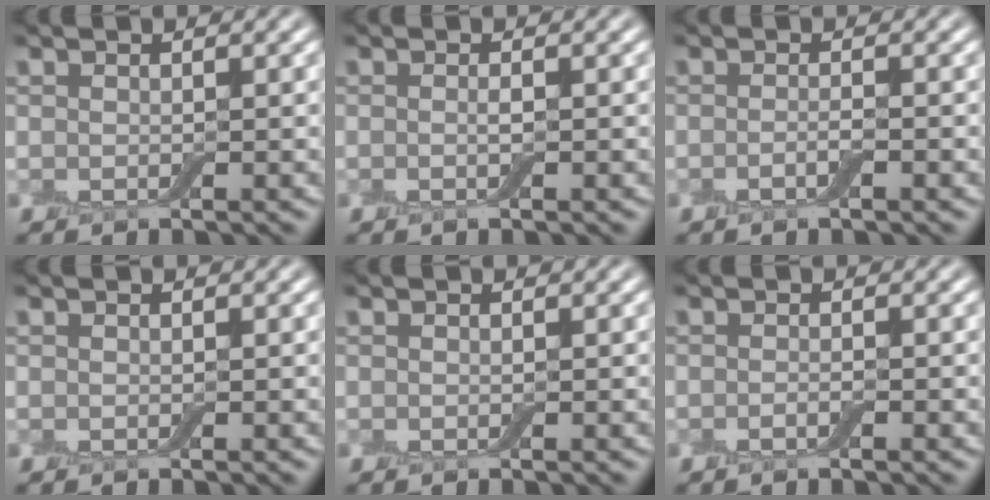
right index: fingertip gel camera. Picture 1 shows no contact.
{"total": 0.8, "force": [-0.1, 0.1, 0.8], "torque": [-0.014, -0.001, -0.003]}
{"total": 1.2, "force": [-0.5, 0.2, 1.1], "torque": [-0.019, -0.002, -0.012]}
{"total": 0.0}
{"total": 0.0}
{"total": 0.9, "force": [-0.4, 0.1, 0.7], "torque": [-0.013, -0.002, -0.008]}